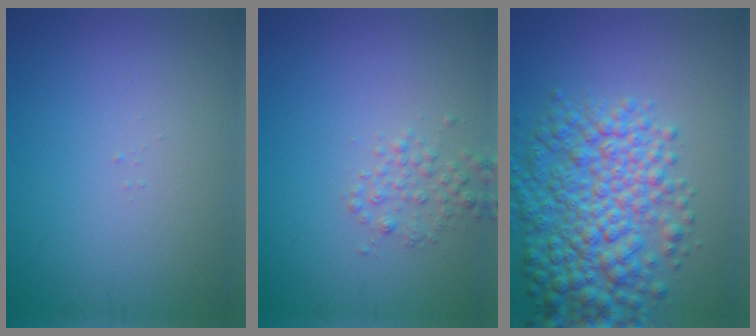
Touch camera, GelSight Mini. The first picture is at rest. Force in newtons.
{"total": 1.7, "press": 1.7, "slide": 0.0}
{"total": 7.7, "press": 7.7, "slide": 0.1}